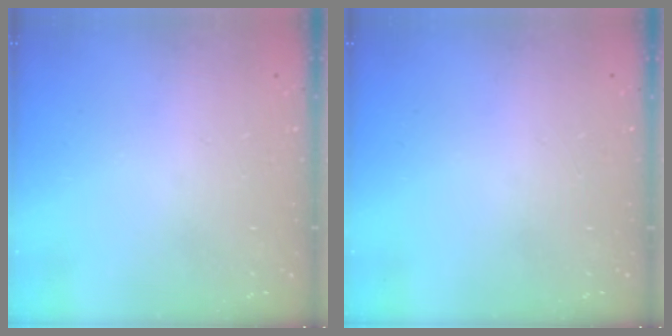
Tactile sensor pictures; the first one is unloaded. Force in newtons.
{"total": 0.0}